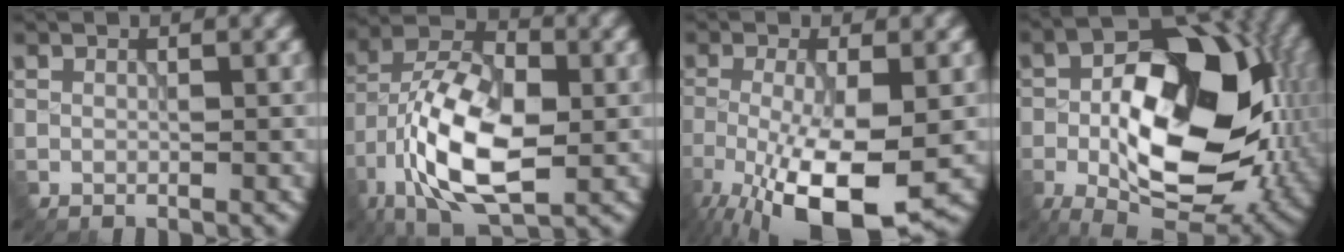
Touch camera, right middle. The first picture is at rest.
{"total": 12.1, "force": [-3.9, 6.0, 9.7], "torque": [-0.191, 0.001, -0.079]}
{"total": 10.2, "force": [-4.2, 3.1, 8.8], "torque": [-0.174, -0.023, -0.067]}
{"total": 15.8, "force": [-2.7, 8.7, 12.9], "torque": [-0.191, -0.002, -0.054]}